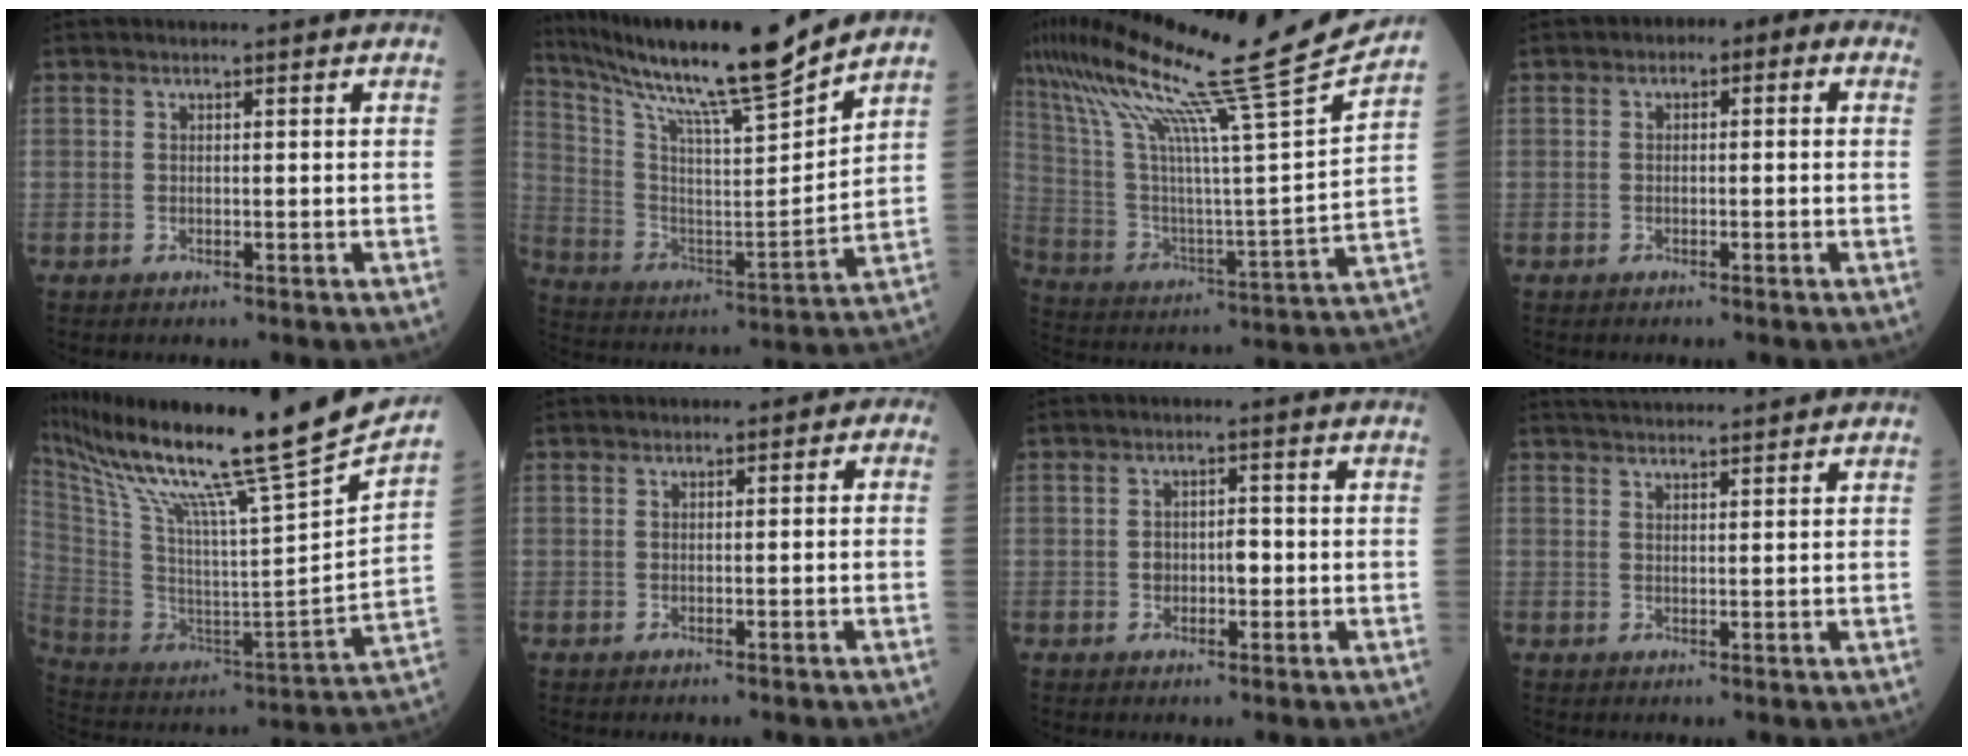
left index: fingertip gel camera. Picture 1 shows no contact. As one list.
[{"total": 19.9, "force": [17.0, -0.5, 10.3], "torque": [-0.192, -0.017, 0.287]}, {"total": 24.7, "force": [20.3, -2.8, 13.8], "torque": [-0.258, -0.042, 0.321]}, {"total": 3.6, "force": [0.3, 1.9, 3.0], "torque": [-0.034, 0.025, -0.009]}, {"total": 28.6, "force": [23.6, -2.0, 16.0], "torque": [-0.298, -0.085, 0.366]}, {"total": 1.2, "force": [-0.5, 0.9, 0.7], "torque": [-0.002, 0.007, -0.013]}, {"total": 2.6, "force": [-0.5, 1.5, 2.1], "torque": [-0.032, 0.007, -0.004]}, {"total": 7.3, "force": [6.8, 0.4, 2.6], "torque": [-0.043, 0.029, 0.099]}]